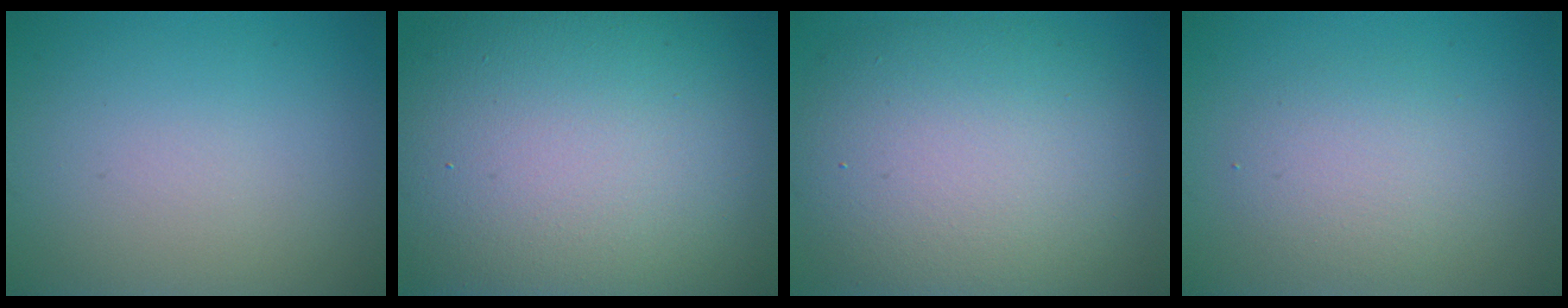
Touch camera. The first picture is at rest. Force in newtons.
{"total": 19.2, "press": 19.2, "slide": 0.7}
{"total": 11.2, "press": 11.2, "slide": 0.7}
{"total": 2.8, "press": 2.8, "slide": 0.2}